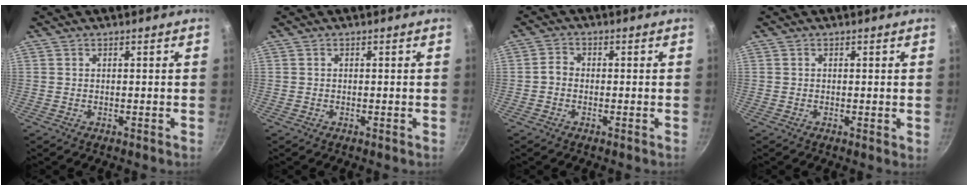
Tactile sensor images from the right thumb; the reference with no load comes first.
{"total": 0.0}
{"total": 2.4, "force": [-0.6, 1.9, 1.4], "torque": [-0.019, 0.010, -0.019]}
{"total": 1.3, "force": [0.0, 0.4, 1.2], "torque": [-0.020, -0.006, -0.003]}